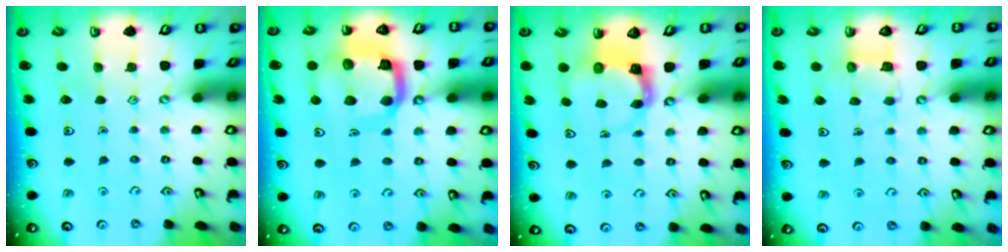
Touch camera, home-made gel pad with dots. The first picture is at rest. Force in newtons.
{"total": 13.2, "press": 13.1, "slide": 1.5}
{"total": 3.6, "press": 3.6, "slide": 0.4}
{"total": 4.9, "press": 4.9, "slide": 0.4}